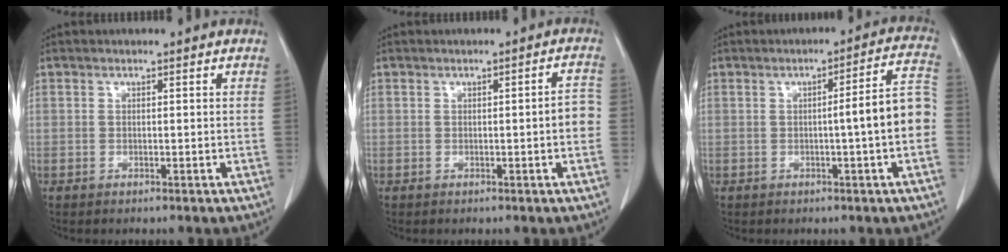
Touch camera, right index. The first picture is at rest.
{"total": 3.0, "force": [-0.4, 0.3, 3.0], "torque": [-0.032, 0.003, -0.008]}
{"total": 8.0, "force": [-1.3, -0.4, 7.9], "torque": [-0.099, 0.020, -0.021]}